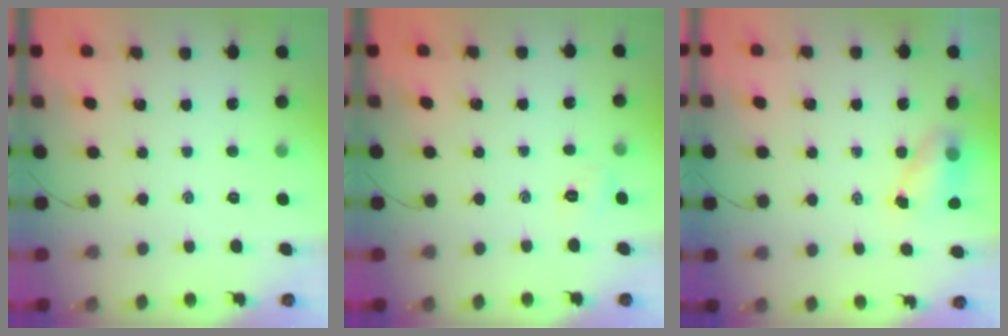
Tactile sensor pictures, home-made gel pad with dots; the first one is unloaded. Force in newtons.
{"total": 2.2, "press": 2.2, "slide": 0.5}
{"total": 5.0, "press": 5.0, "slide": 0.6}